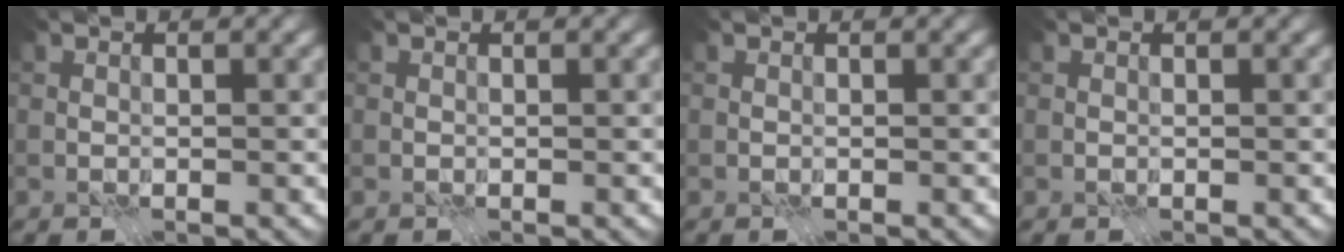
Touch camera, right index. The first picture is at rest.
{"total": 0.0}
{"total": 0.0}
{"total": 0.0}